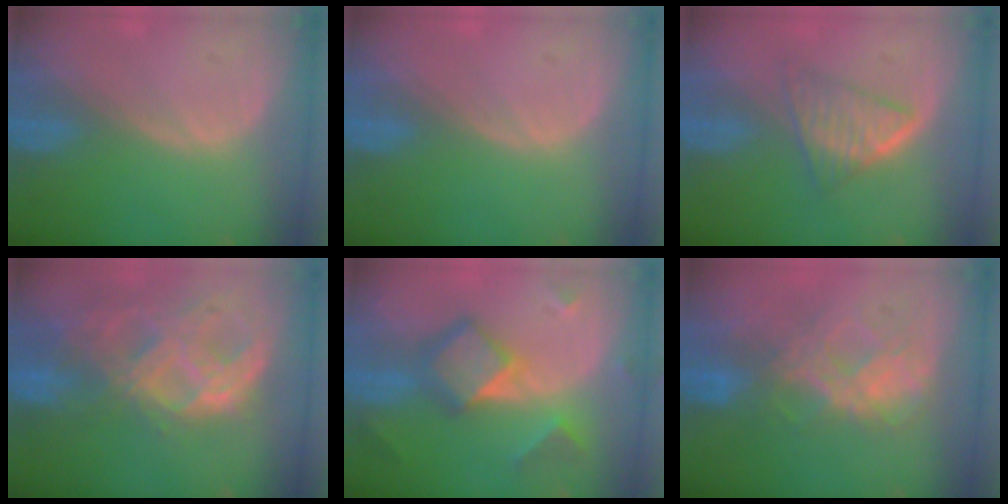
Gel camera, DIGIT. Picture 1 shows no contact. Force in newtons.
{"total": 0.0}
{"total": 5.3, "press": 5.1, "slide": 1.6}
{"total": 11.4, "press": 9.6, "slide": 6.2}
{"total": 7.9, "press": 7.9, "slide": 0.6}
{"total": 7.8, "press": 7.3, "slide": 2.8}